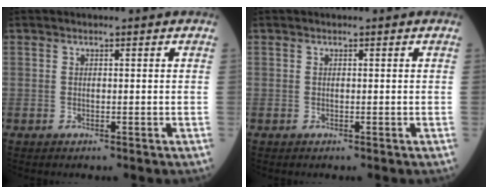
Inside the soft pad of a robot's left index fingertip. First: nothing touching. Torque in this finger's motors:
{"motor_torque": [0.00, 0.00, 0.00, 0.00]}